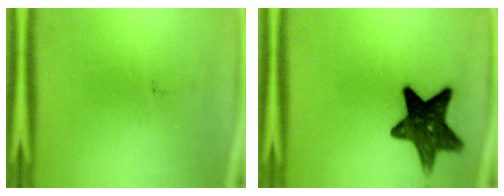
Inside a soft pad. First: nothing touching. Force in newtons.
{"total": 13.5}